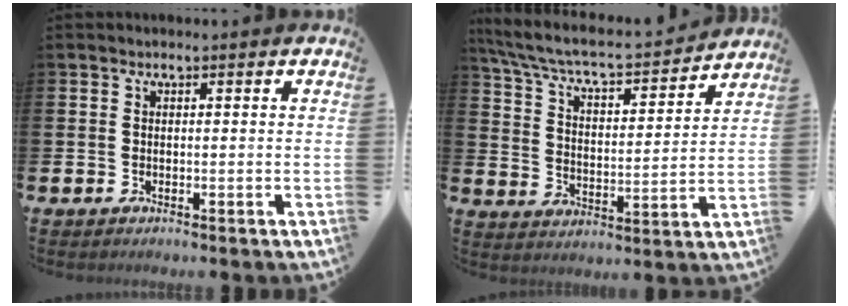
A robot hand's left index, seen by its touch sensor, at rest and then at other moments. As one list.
[{"total": 7.0, "force": [6.3, 1.5, 2.7], "torque": [-0.085, -0.047, 0.104]}]